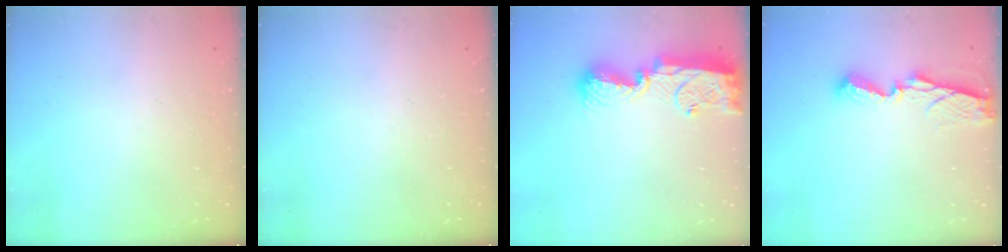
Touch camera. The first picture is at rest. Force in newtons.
{"total": 0.0}
{"total": 18.0, "press": 17.1, "slide": 5.6}
{"total": 6.8, "press": 6.8, "slide": 0.1}